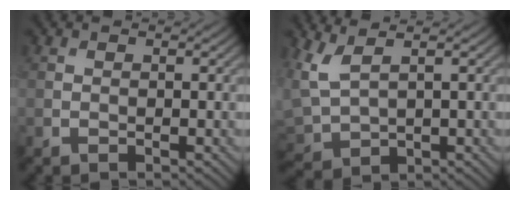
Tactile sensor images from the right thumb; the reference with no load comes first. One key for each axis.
{"total": 5.1, "fx": 2.8, "fy": 2.0, "fz": 3.7, "tx": -0.114, "ty": -0.002, "tz": 0.061}